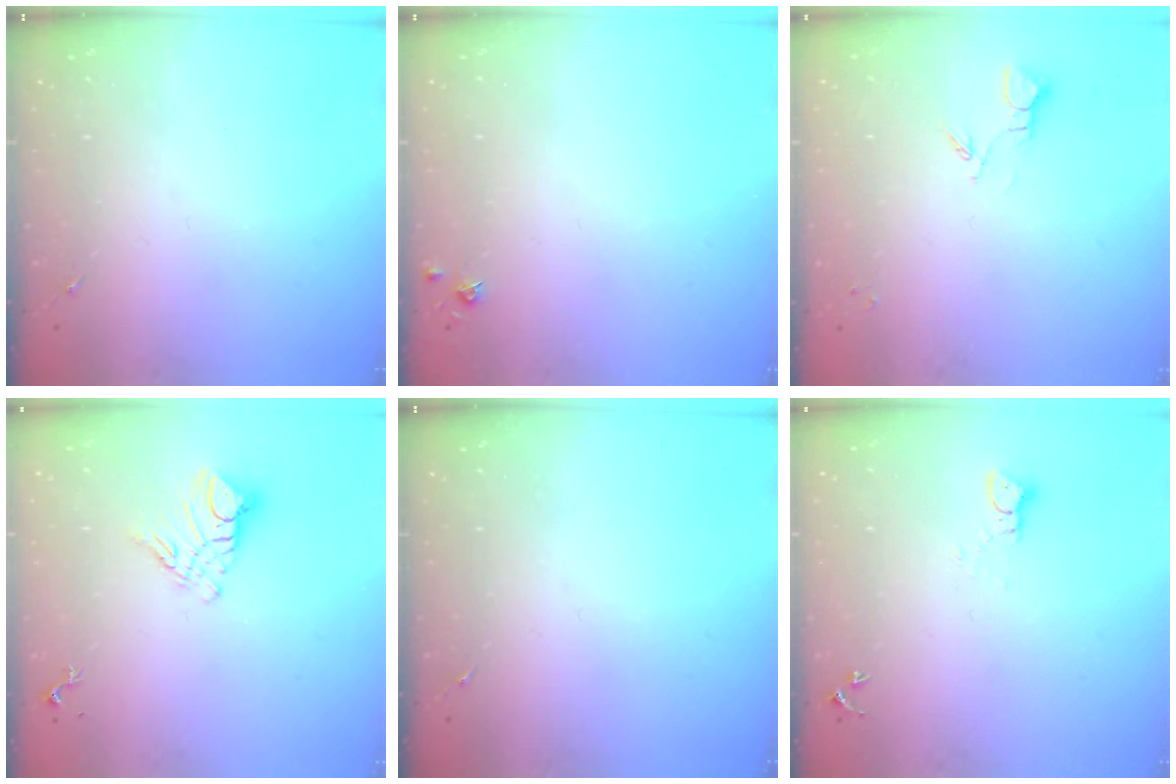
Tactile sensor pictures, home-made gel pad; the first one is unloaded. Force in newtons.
{"total": 3.8, "press": 3.8, "slide": 0.5}
{"total": 3.3, "press": 3.3, "slide": 0.4}
{"total": 9.8, "press": 9.7, "slide": 0.8}
{"total": 0.0}
{"total": 3.3, "press": 3.3, "slide": 0.1}